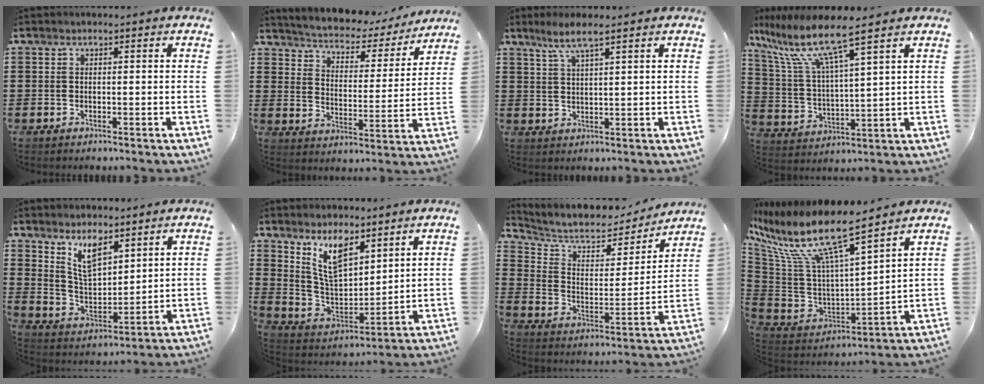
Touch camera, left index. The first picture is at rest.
{"total": 3.3, "force": [3.3, 0.6, 0.4], "torque": [-0.031, -0.031, 0.045]}
{"total": 4.5, "force": [3.0, 0.3, 3.3], "torque": [-0.072, 0.003, 0.053]}
{"total": 10.1, "force": [7.6, 0.6, 6.7], "torque": [-0.166, -0.041, 0.122]}
{"total": 7.5, "force": [5.3, 3.2, 4.2], "torque": [-0.093, -0.013, 0.097]}
{"total": 9.5, "force": [6.5, 4.1, 5.5], "torque": [-0.120, -0.017, 0.122]}
{"total": 7.7, "force": [6.6, 2.6, 3.1], "torque": [-0.087, -0.040, 0.109]}
{"total": 12.9, "force": [8.0, 2.8, 9.7], "torque": [-0.226, -0.056, 0.129]}